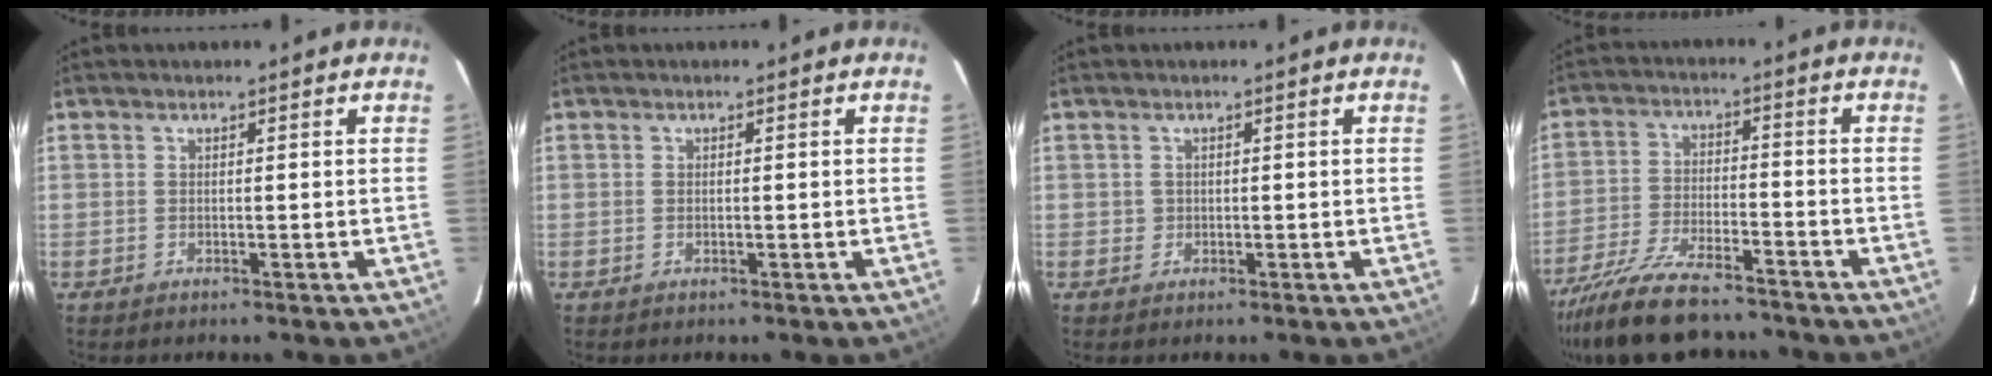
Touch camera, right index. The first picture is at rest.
{"total": 0.0}
{"total": 1.1, "force": [0.0, 1.1, -0.1], "torque": [0.006, 0.001, 0.003]}
{"total": 17.4, "force": [-14.6, 4.9, 8.1], "torque": [-0.177, -0.031, -0.247]}